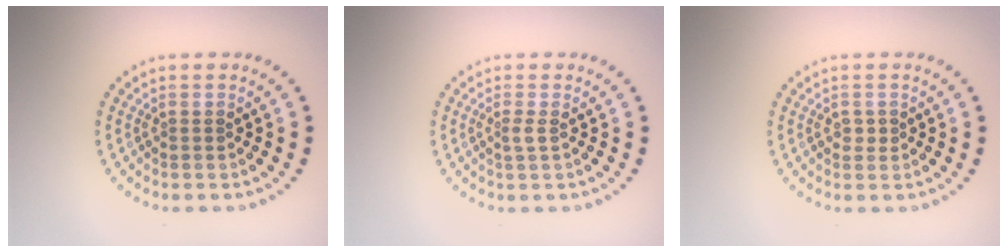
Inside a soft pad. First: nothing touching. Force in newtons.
{"total": 0.9, "press": 0.6, "slide": 0.7}
{"total": 1.0, "press": 1.0, "slide": 0.2}